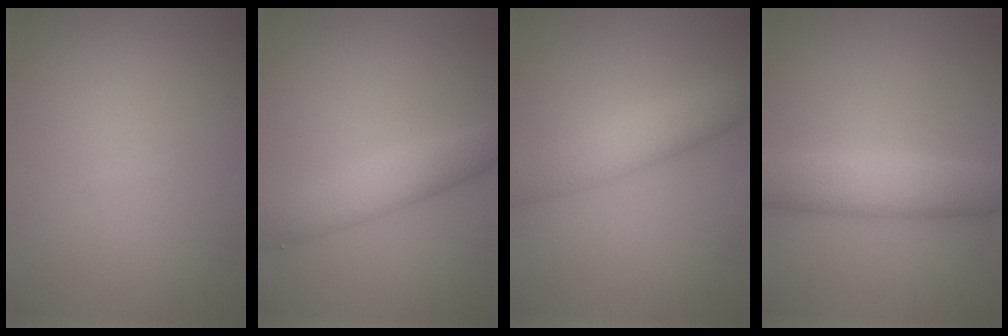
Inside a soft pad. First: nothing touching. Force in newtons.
{"total": 4.2, "press": 4.2, "slide": 0.1}
{"total": 4.4, "press": 4.4, "slide": 0.1}
{"total": 5.6, "press": 5.6, "slide": 0.1}